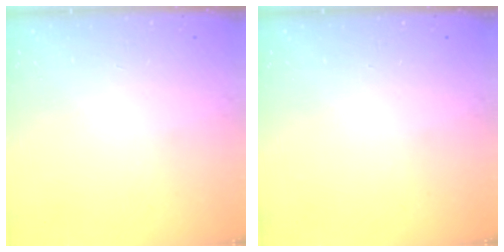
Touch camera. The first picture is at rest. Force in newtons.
{"total": 0.0}